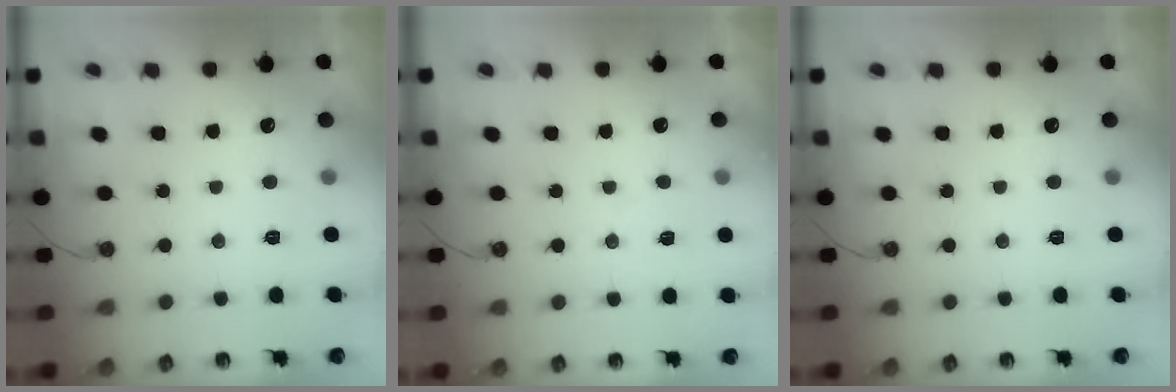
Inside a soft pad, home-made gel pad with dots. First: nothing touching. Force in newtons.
{"total": 5.1, "press": 5.0, "slide": 0.7}
{"total": 0.0}